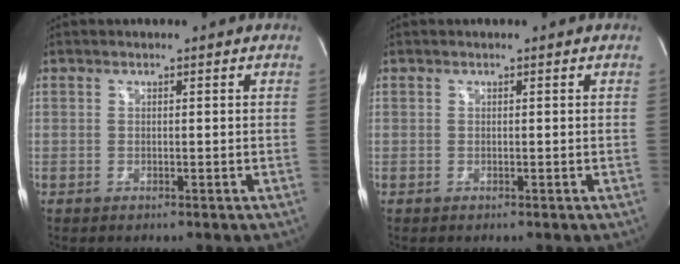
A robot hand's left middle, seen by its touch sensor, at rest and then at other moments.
{"total": 0.0}